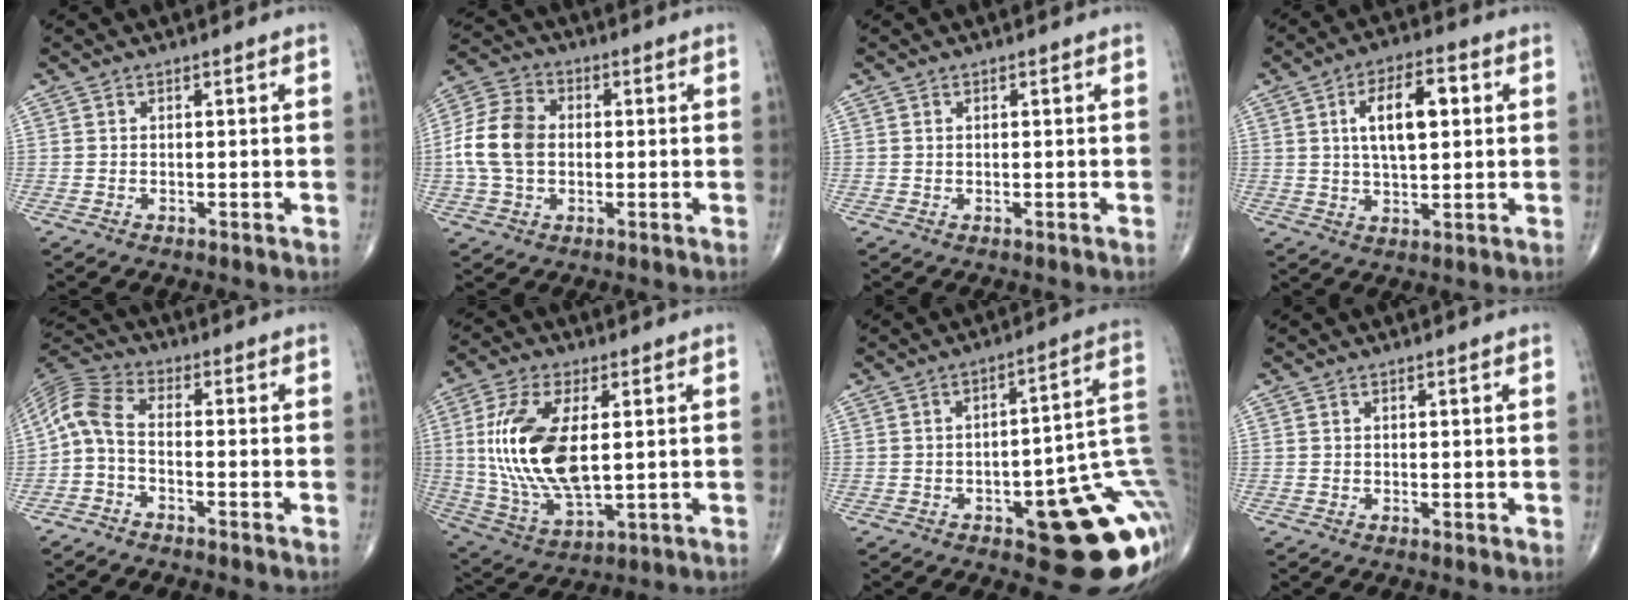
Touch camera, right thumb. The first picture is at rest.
{"total": 10.9, "force": [-0.3, 7.8, 7.5], "torque": [-0.148, 0.025, -0.014]}
{"total": 0.0}
{"total": 10.9, "force": [2.5, 4.9, 9.4], "torque": [-0.146, 0.007, 0.039]}
{"total": 6.8, "force": [-2.0, 3.0, 5.7], "torque": [-0.127, 0.030, -0.057]}
{"total": 18.1, "force": [2.4, 8.6, 15.7], "torque": [-0.323, -0.014, 0.053]}
{"total": 19.9, "force": [-5.7, 7.3, 17.6], "torque": [-0.140, 0.039, -0.058]}
{"total": 0.5, "force": [0.1, 0.3, 0.4], "torque": [-0.006, -0.003, -0.002]}